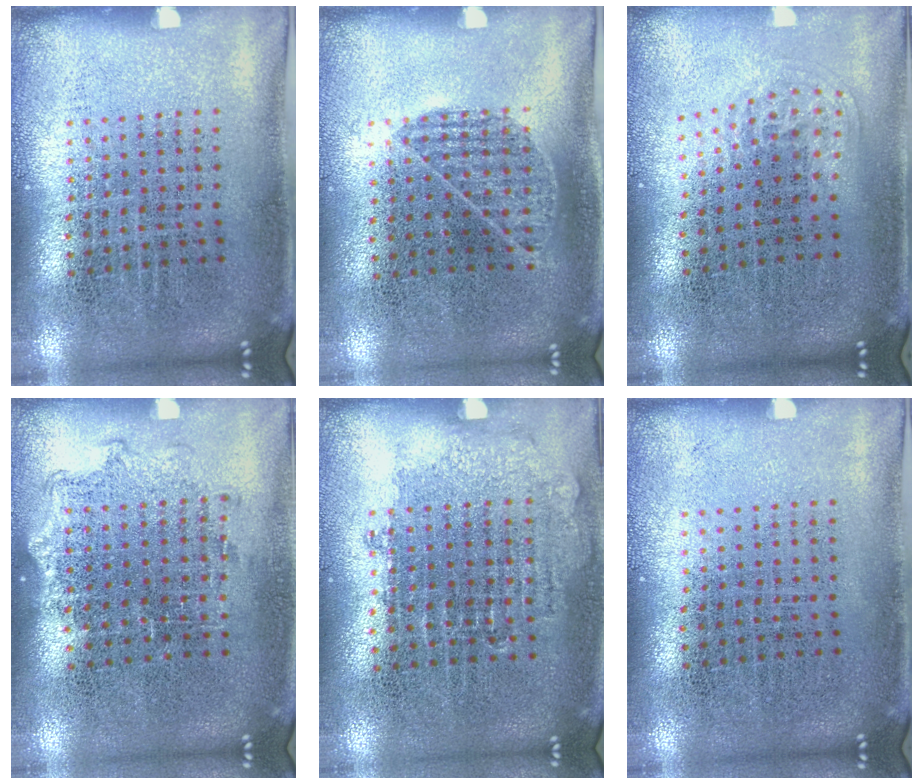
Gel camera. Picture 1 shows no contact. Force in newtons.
{"total": 0.8, "press": 0.6, "slide": 0.5}
{"total": 1.0, "press": 0.7, "slide": 0.7}
{"total": 1.1, "press": 1.0, "slide": 0.4}
{"total": 0.8, "press": 0.7, "slide": 0.3}
{"total": 0.0}